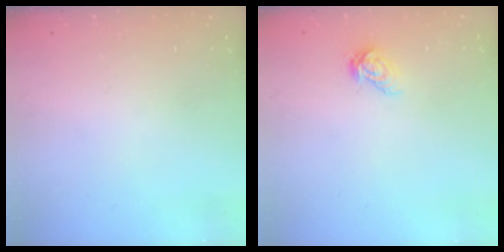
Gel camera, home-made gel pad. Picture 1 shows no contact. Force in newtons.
{"total": 6.5, "press": 6.5, "slide": 0.4}